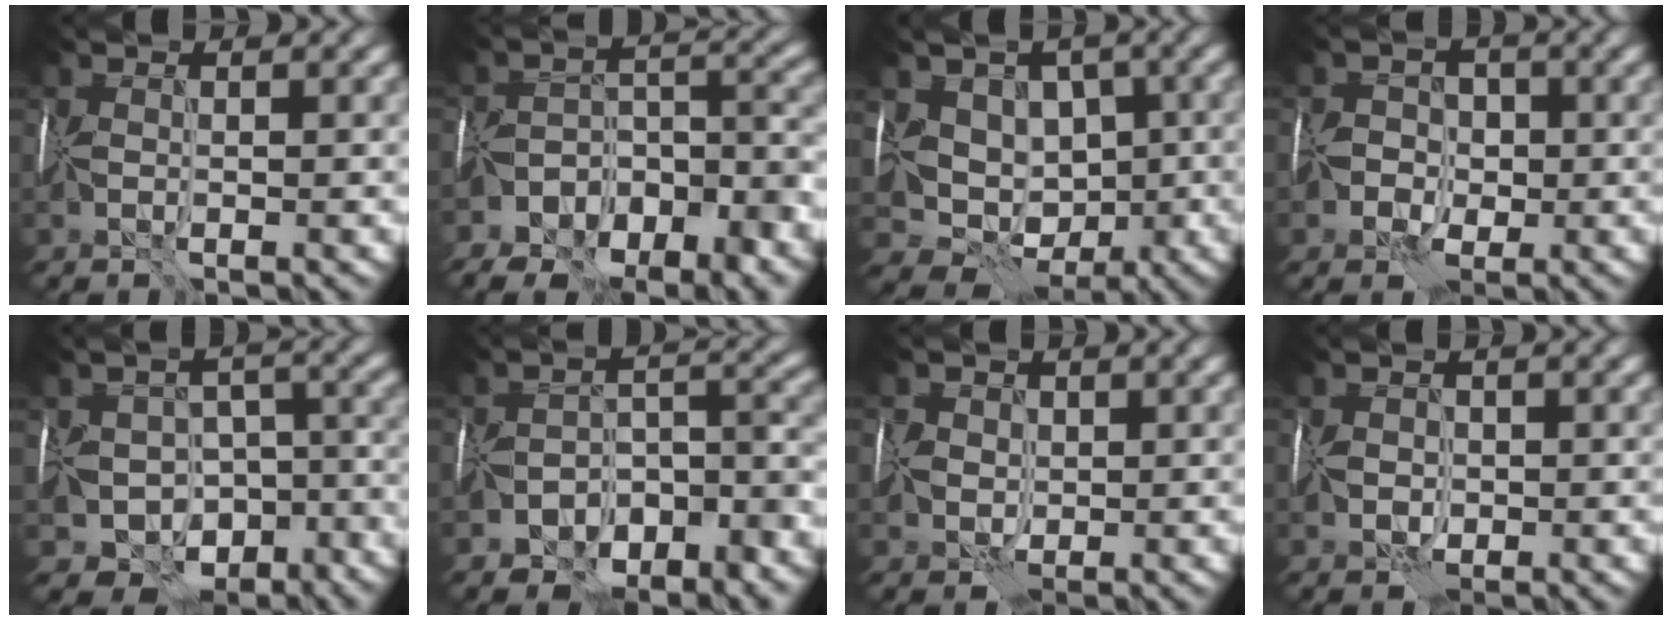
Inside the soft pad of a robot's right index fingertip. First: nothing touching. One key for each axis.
{"total": 10.3, "fx": -8.1, "fy": 5.0, "fz": 3.9, "tx": -0.040, "ty": 0.013, "tz": -0.111}
{"total": 7.0, "fx": 0.6, "fy": 6.2, "fz": 3.3, "tx": -0.022, "ty": 0.013, "tz": -0.004}
{"total": 2.4, "fx": -0.8, "fy": 2.2, "fz": 0.3, "tx": 0.023, "ty": 0.008, "tz": -0.027}
{"total": 9.8, "fx": -6.1, "fy": 7.1, "fz": 3.1, "tx": -0.035, "ty": -0.005, "tz": -0.082}
{"total": 6.6, "fx": -4.9, "fy": 3.2, "fz": 3.0, "tx": -0.026, "ty": -0.003, "tz": -0.082}
{"total": 1.8, "fx": 0.5, "fy": 1.8, "fz": -0.1, "tx": 0.010, "ty": 0.007, "tz": 0.000}
{"total": 0.8, "fx": 0.1, "fy": 0.8, "fz": -0.2, "tx": 0.006, "ty": 0.001, "tz": -0.001}